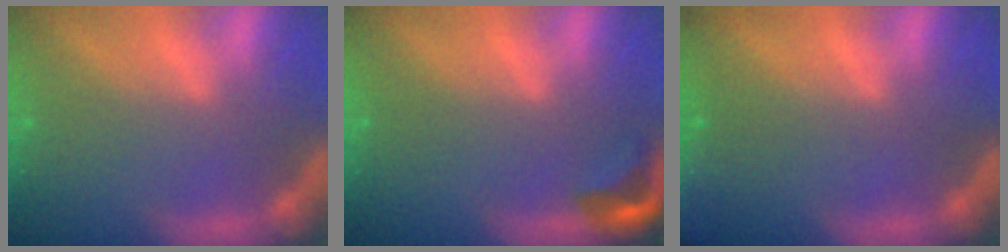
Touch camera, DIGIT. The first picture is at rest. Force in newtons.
{"total": 2.4}
{"total": 6.0}